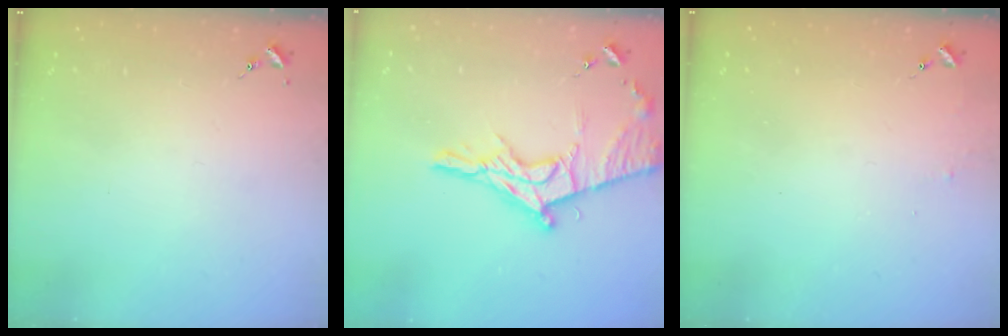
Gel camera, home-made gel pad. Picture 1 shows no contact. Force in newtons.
{"total": 16.9, "press": 16.8, "slide": 1.4}
{"total": 3.2, "press": 3.2, "slide": 0.3}